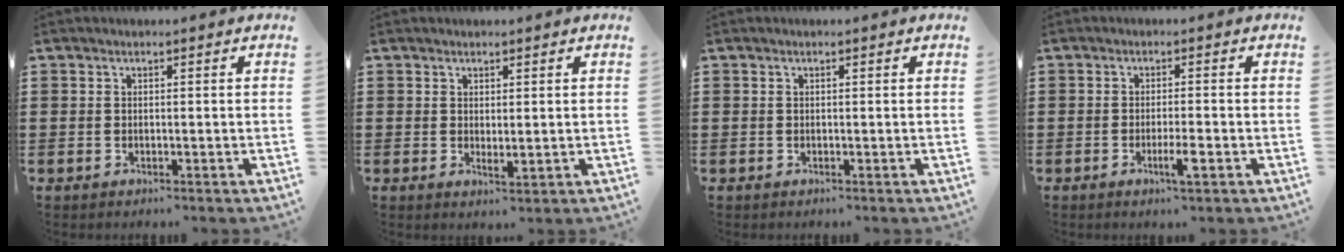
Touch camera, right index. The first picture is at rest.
{"total": 1.2, "force": [0.9, 0.4, 0.7], "torque": [-0.013, 0.001, 0.016]}
{"total": 0.0}
{"total": 3.2, "force": [-1.5, 0.2, 2.8], "torque": [-0.053, -0.007, -0.029]}